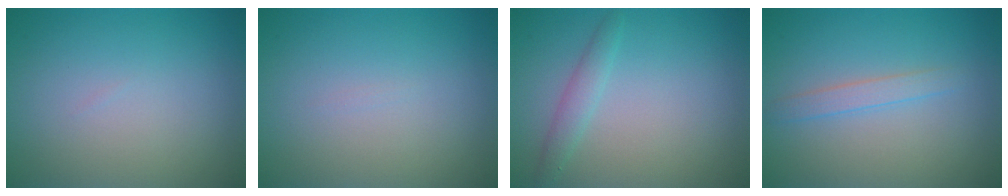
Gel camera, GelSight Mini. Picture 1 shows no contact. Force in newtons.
{"total": 0.0}
{"total": 1.5, "press": 1.5, "slide": 0.0}
{"total": 1.6, "press": 1.6, "slide": 0.1}